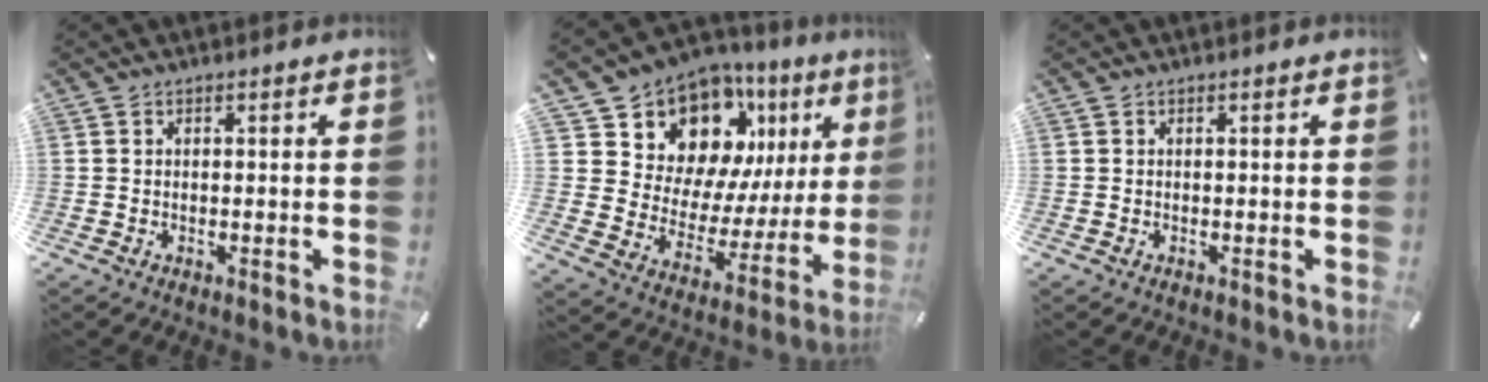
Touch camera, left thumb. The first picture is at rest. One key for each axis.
{"total": 13.9, "fx": 10.5, "fy": 8.3, "fz": 4.0, "tx": -0.060, "ty": -0.106, "tz": 0.185}
{"total": 0.0}